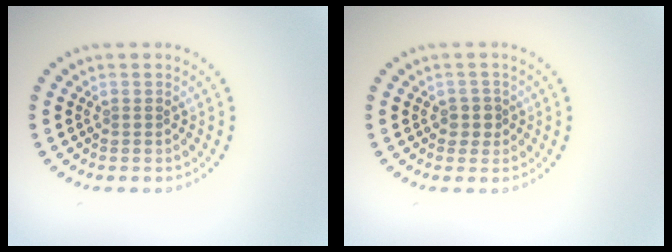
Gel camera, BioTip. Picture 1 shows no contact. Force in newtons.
{"total": 1.6, "press": 1.3, "slide": 0.9}